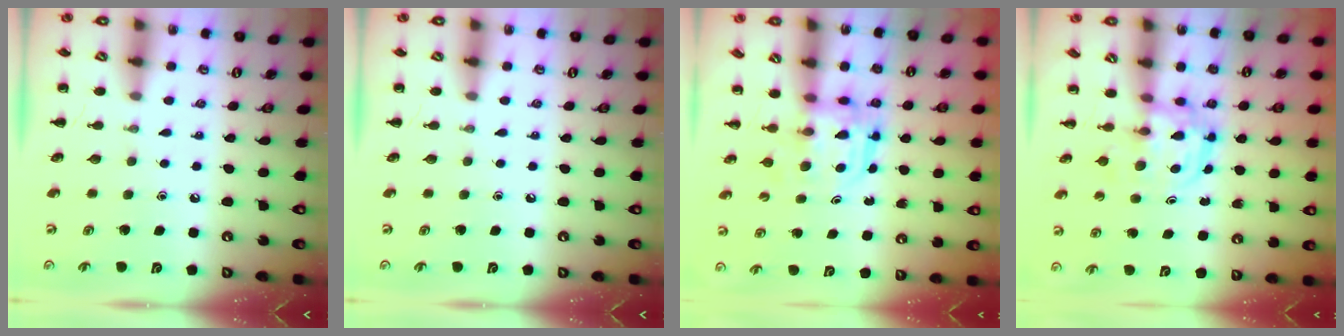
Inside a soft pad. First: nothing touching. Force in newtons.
{"total": 0.0}
{"total": 3.1, "press": 3.1, "slide": 0.2}
{"total": 3.1, "press": 3.1, "slide": 0.3}